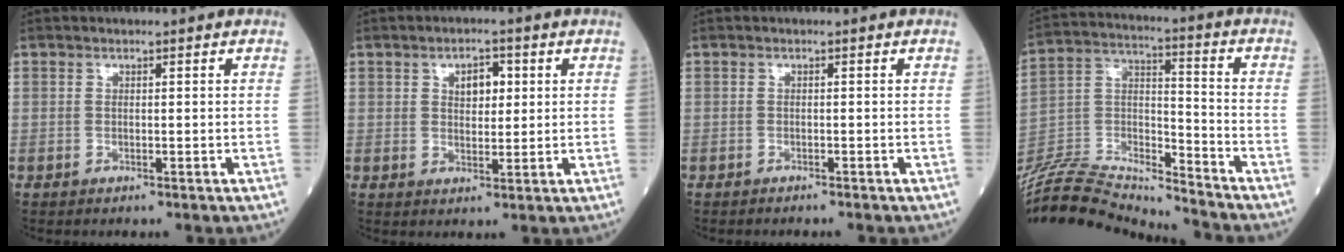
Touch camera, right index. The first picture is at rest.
{"total": 4.0, "force": [1.3, 2.1, 3.1], "torque": [-0.048, 0.005, 0.021]}
{"total": 1.3, "force": [-1.2, 0.1, 0.3], "torque": [-0.006, -0.002, -0.016]}
{"total": 21.7, "force": [-21.0, 0.7, 5.1], "torque": [-0.109, 0.015, -0.360]}